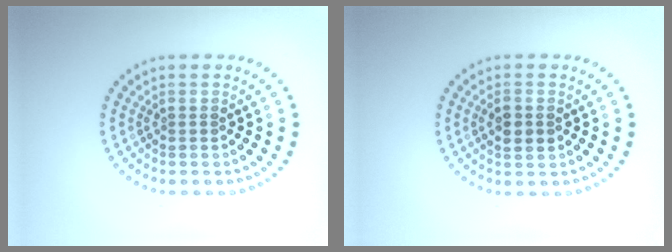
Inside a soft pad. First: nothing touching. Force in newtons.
{"total": 1.9, "press": 1.9, "slide": 0.2}